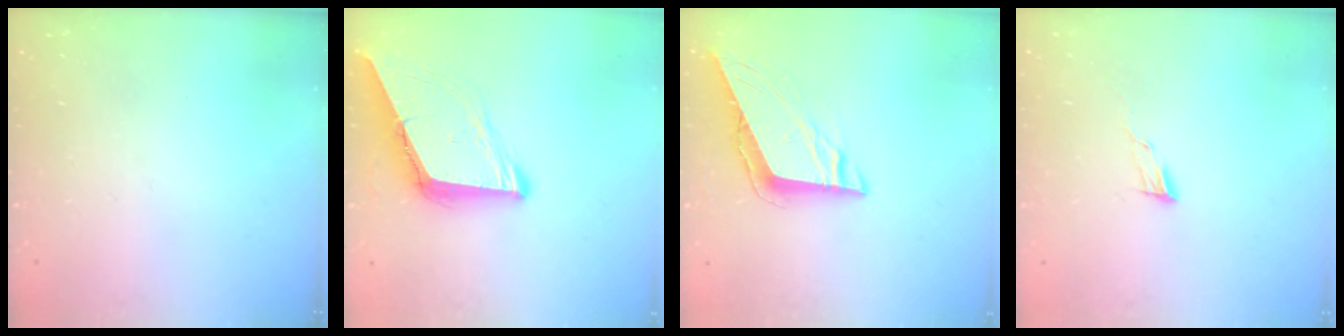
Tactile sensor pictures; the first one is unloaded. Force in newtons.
{"total": 9.4, "press": 9.3, "slide": 1.1}
{"total": 8.3, "press": 8.2, "slide": 1.5}
{"total": 4.6, "press": 4.6, "slide": 0.4}